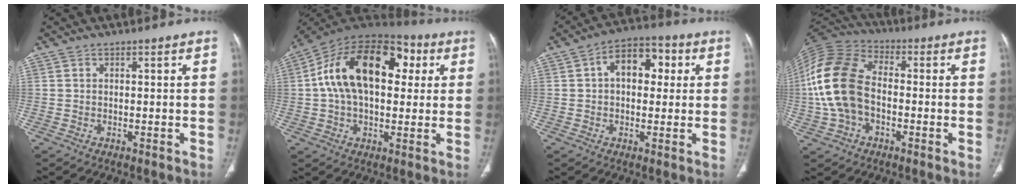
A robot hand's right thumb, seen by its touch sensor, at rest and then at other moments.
{"total": 22.5, "force": [4.6, 13.5, 17.5], "torque": [-0.281, 0.035, 0.066]}
{"total": 9.9, "force": [2.0, 6.3, 7.3], "torque": [-0.078, 0.023, 0.023]}
{"total": 16.4, "force": [-1.4, 11.0, 12.1], "torque": [-0.257, 0.035, -0.032]}